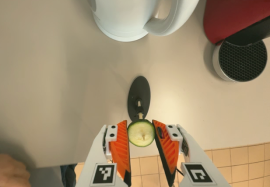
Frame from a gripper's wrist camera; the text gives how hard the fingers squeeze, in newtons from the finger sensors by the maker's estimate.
{"total": 8.3, "left": 8.1, "right": 8.5}